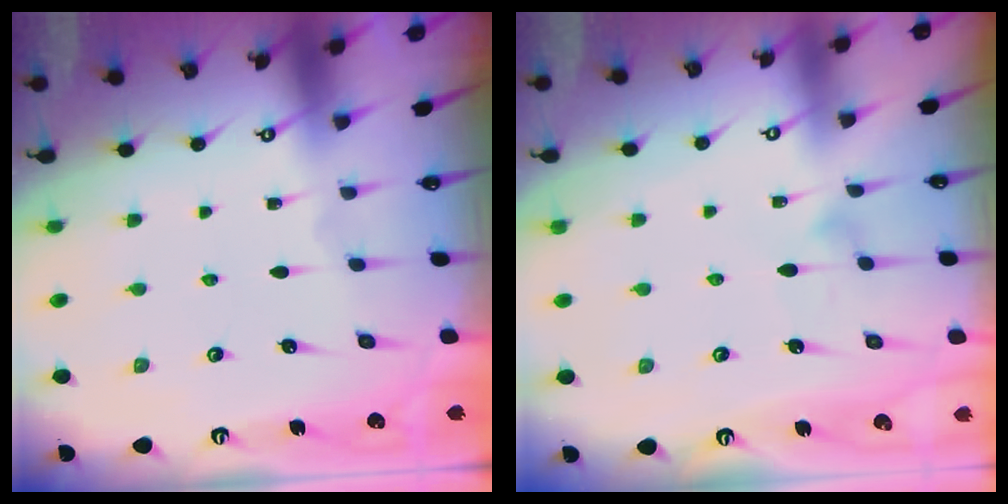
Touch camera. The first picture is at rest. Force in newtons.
{"total": 4.3, "press": 4.2, "slide": 0.3}